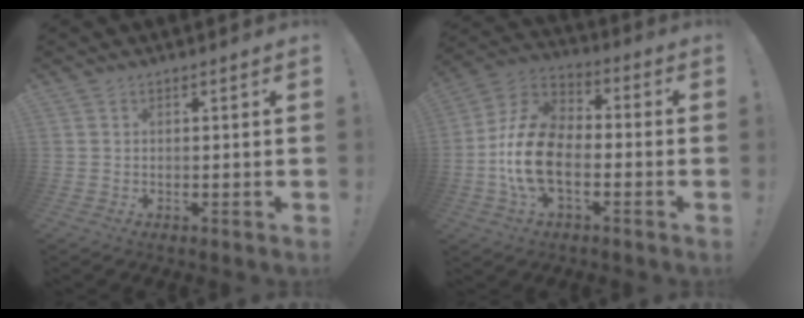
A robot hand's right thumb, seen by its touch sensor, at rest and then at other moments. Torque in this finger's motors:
{"motor_torque": [1.36, 1.72, 1.65, -0.72, 0.20]}